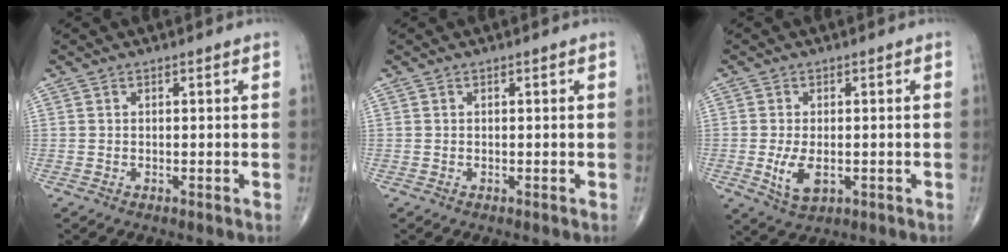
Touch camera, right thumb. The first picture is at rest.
{"total": 0.0}
{"total": 5.4, "force": [-1.0, 2.9, 4.4], "torque": [-0.084, -0.010, -0.011]}